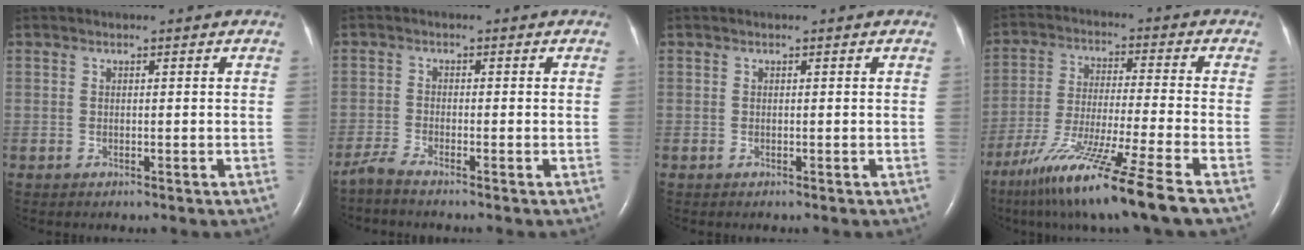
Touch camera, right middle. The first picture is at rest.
{"total": 2.3, "force": [-2.1, -0.4, 0.8], "torque": [-0.028, -0.008, -0.048]}
{"total": 0.0}
{"total": 15.3, "force": [-10.6, -2.1, 10.9], "torque": [-0.215, -0.061, -0.188]}